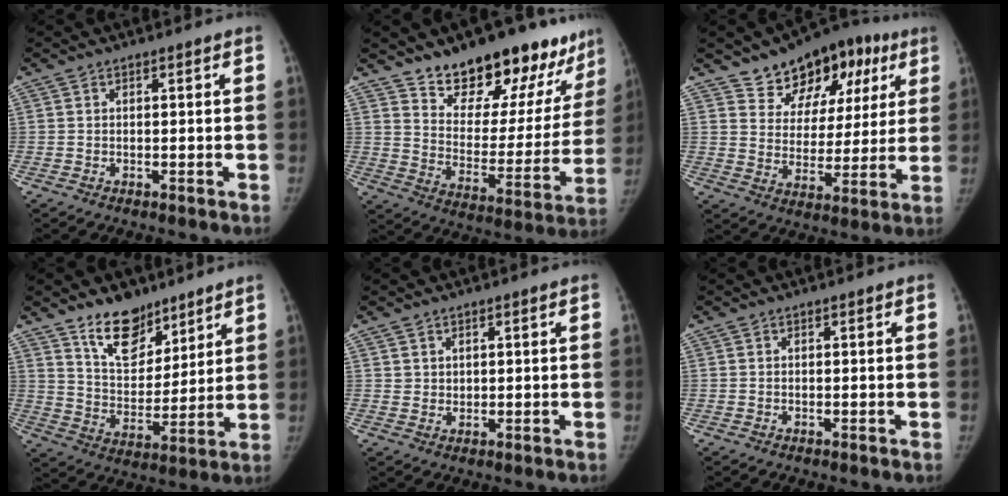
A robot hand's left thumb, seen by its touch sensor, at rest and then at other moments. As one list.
[{"total": 23.6, "force": [18.3, 9.6, 11.4], "torque": [-0.114, -0.113, 0.268]}, {"total": 16.4, "force": [9.5, 10.4, 8.5], "torque": [-0.061, -0.023, 0.144]}, {"total": 12.5, "force": [9.1, 6.8, 5.4], "torque": [-0.056, -0.069, 0.166]}, {"total": 1.7, "force": [1.0, 1.3, 0.1], "torque": [0.012, -0.007, 0.014]}, {"total": 0.0}]